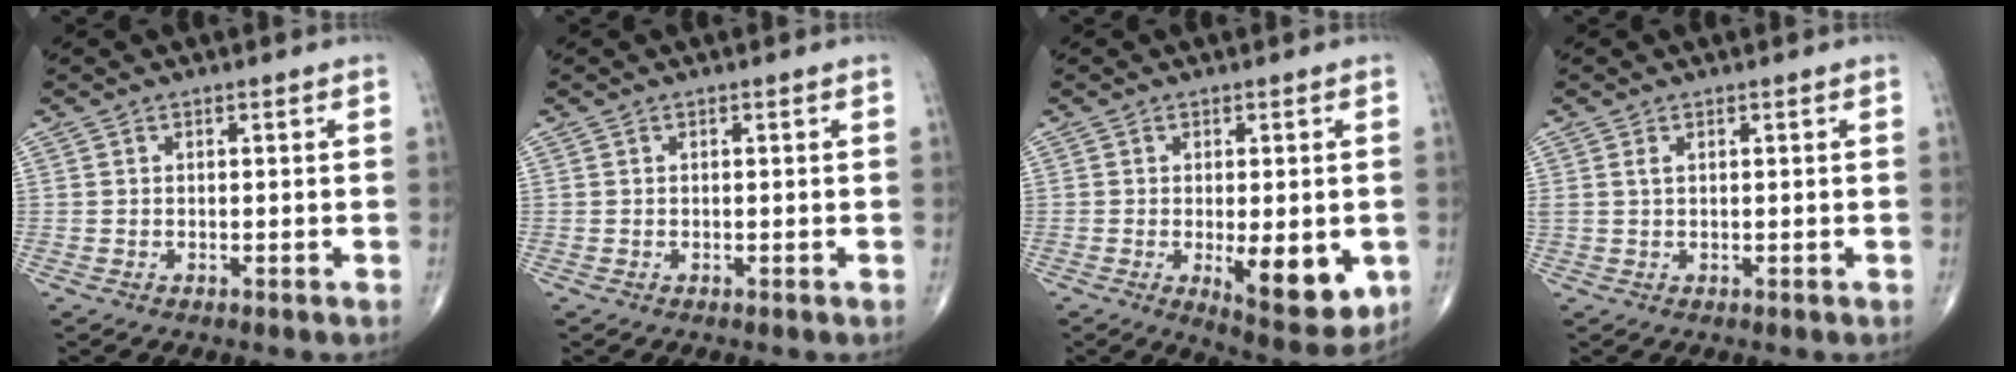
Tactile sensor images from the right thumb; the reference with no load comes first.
{"total": 0.0}
{"total": 11.6, "force": [-2.7, 4.5, 10.3], "torque": [-0.126, -0.021, -0.027]}
{"total": 1.1, "force": [0.5, 0.5, 0.9], "torque": [-0.026, 0.009, 0.014]}